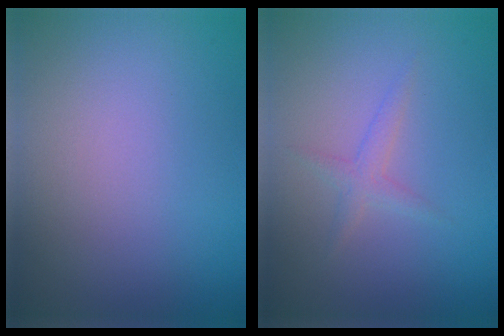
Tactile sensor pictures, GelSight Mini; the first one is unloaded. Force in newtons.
{"total": 1.3, "press": 1.3, "slide": 0.1}